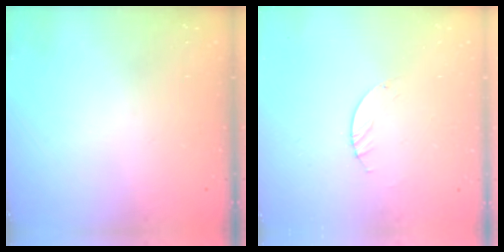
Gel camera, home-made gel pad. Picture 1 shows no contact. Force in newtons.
{"total": 0.9, "press": 0.8, "slide": 0.2}